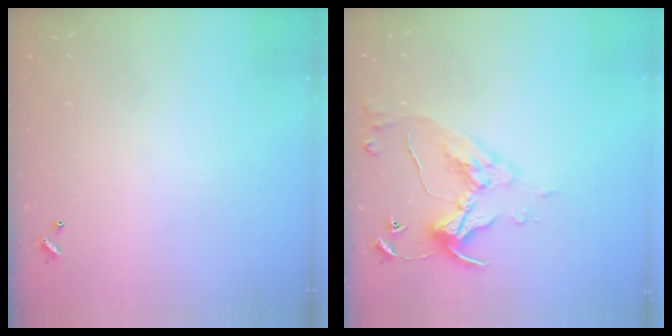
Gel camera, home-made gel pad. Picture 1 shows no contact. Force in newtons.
{"total": 6.8, "press": 6.7, "slide": 0.8}